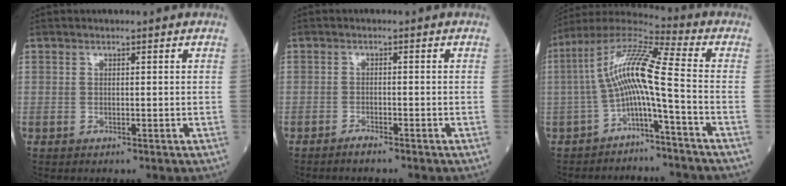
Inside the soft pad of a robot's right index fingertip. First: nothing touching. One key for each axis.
{"total": 1.5, "fx": -1.4, "fy": 0.0, "fz": 0.5, "tx": -0.014, "ty": -0.001, "tz": -0.024}
{"total": 10.5, "fx": -2.5, "fy": 0.0, "fz": 10.2, "tx": -0.195, "ty": 0.036, "tz": -0.052}